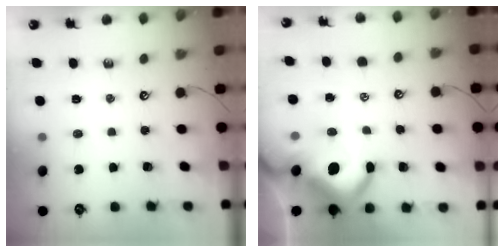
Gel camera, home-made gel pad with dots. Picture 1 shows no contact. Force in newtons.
{"total": 11.7, "press": 11.5, "slide": 2.0}